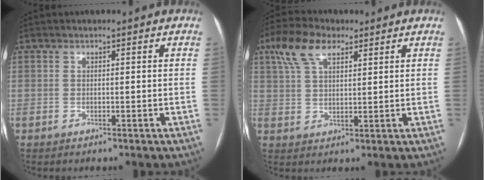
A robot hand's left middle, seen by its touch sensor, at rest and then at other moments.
{"total": 7.6, "force": [4.3, 3.3, 5.2], "torque": [-0.116, 0.027, 0.083]}